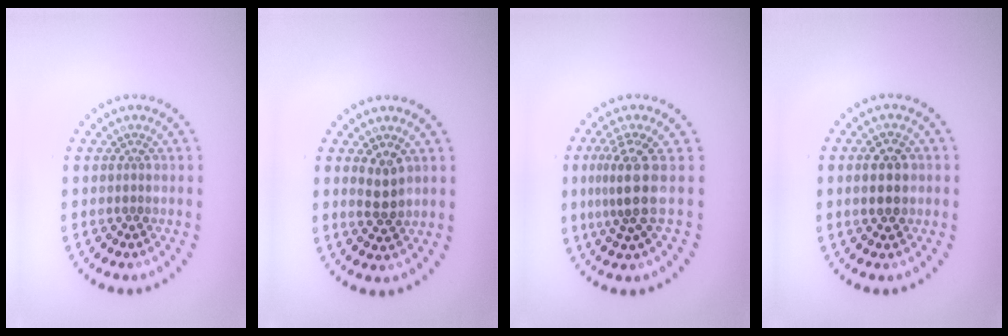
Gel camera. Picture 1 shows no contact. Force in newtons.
{"total": 2.4, "press": 2.3, "slide": 0.8}
{"total": 3.6, "press": 2.6, "slide": 2.5}
{"total": 3.8, "press": 3.8, "slide": 0.2}